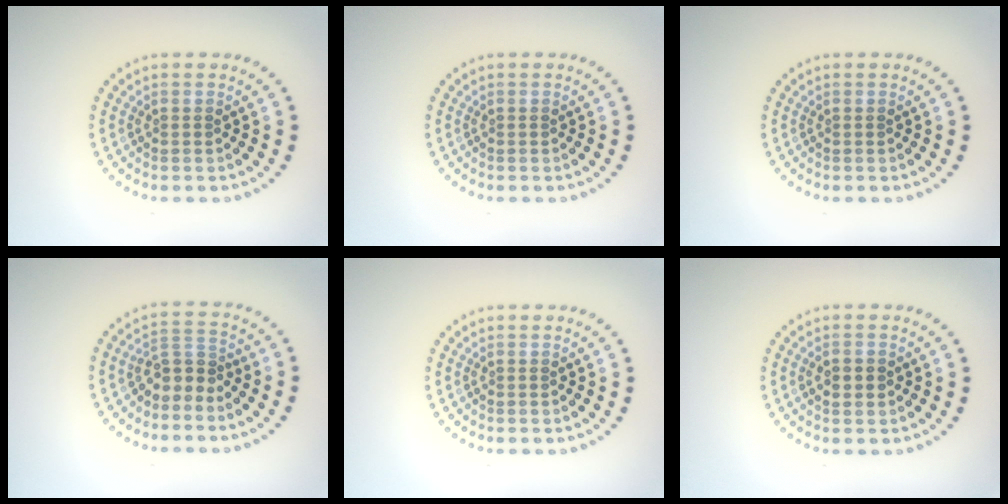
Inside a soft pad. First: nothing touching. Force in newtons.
{"total": 0.0}
{"total": 0.0}
{"total": 2.6, "press": 2.0, "slide": 1.8}
{"total": 0.0}
{"total": 2.1, "press": 2.1, "slide": 0.0}